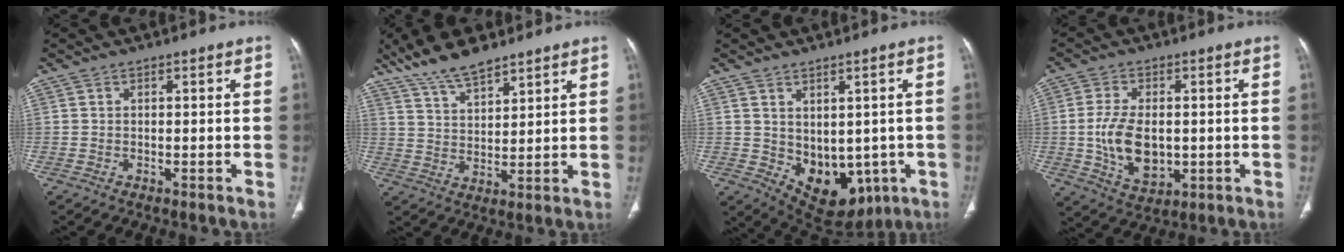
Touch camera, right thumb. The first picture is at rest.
{"total": 10.2, "force": [8.0, 3.3, 5.3], "torque": [-0.084, -0.038, 0.156]}
{"total": 11.6, "force": [-1.9, 8.0, 8.1], "torque": [-0.079, -0.003, 0.006]}
{"total": 10.6, "force": [-0.6, 6.5, 8.4], "torque": [-0.144, -0.009, -0.001]}